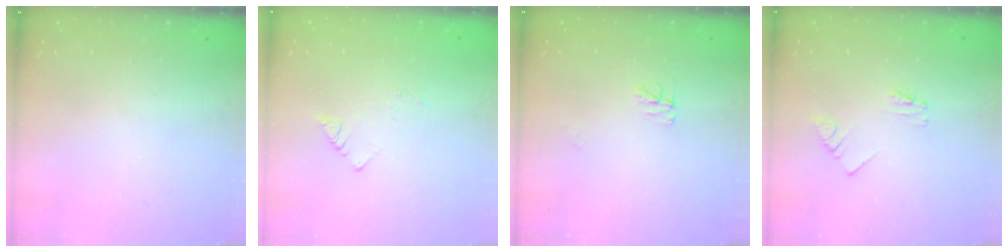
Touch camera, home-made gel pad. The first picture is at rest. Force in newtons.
{"total": 3.2, "press": 3.2, "slide": 0.3}
{"total": 3.9, "press": 3.9, "slide": 0.2}
{"total": 1.6, "press": 1.6, "slide": 0.2}